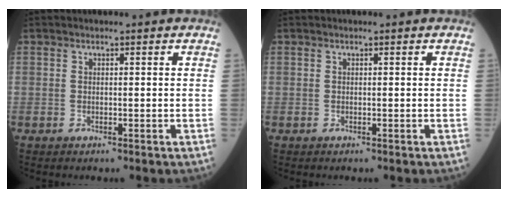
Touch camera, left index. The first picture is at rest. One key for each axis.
{"total": 0.0}